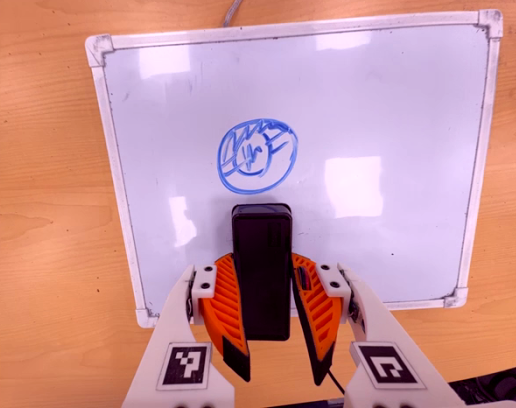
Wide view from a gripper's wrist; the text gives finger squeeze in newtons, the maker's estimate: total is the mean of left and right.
{"total": 11.0, "left": 8.6, "right": 13.4}